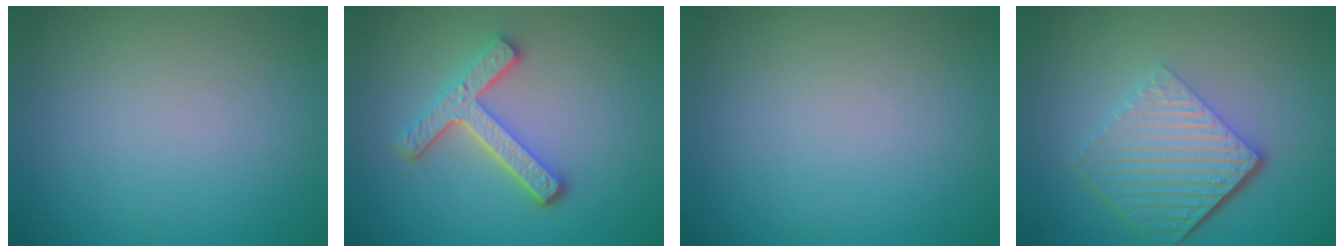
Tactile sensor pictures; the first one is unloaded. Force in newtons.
{"total": 4.5, "press": 3.4, "slide": 3.0}
{"total": 0.0}
{"total": 6.5, "press": 4.3, "slide": 4.9}